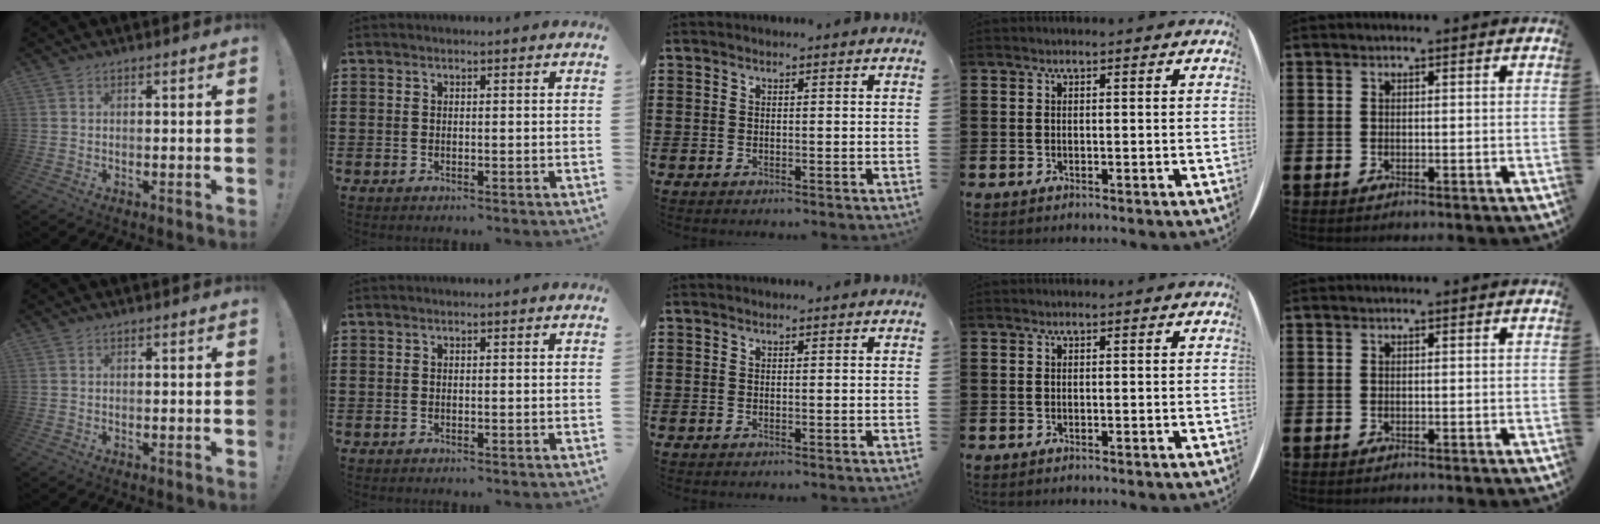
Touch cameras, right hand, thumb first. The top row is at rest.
{}